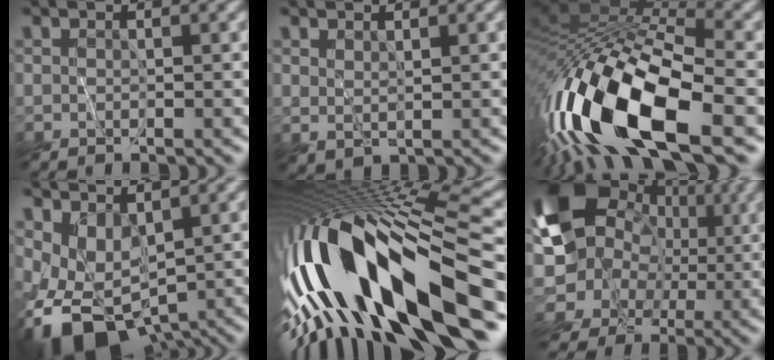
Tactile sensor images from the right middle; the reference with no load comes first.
{"total": 0.9, "force": [0.9, 0.0, 0.0], "torque": [-0.001, 0.000, 0.022]}
{"total": 16.8, "force": [-6.1, 6.4, 14.3], "torque": [-0.286, 0.012, -0.115]}
{"total": 5.7, "force": [-1.4, 3.6, 4.2], "torque": [-0.086, -0.010, -0.018]}
{"total": 17.2, "force": [-4.6, 4.2, 16.0], "torque": [-0.279, 0.019, -0.081]}
{"total": 11.4, "force": [1.7, 9.6, 5.9], "torque": [-0.127, 0.014, 0.012]}